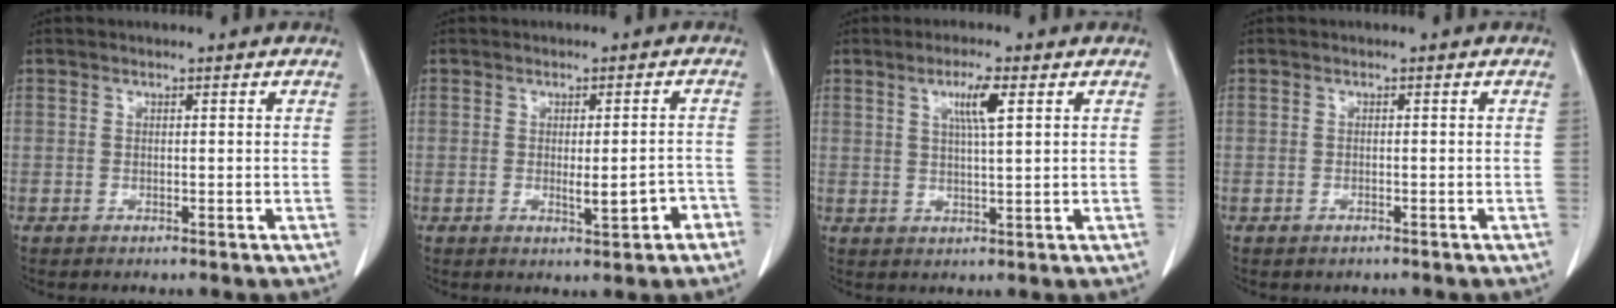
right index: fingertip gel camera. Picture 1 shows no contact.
{"total": 4.1, "force": [-1.6, 0.9, 3.7], "torque": [-0.048, -0.001, -0.019]}
{"total": 4.6, "force": [1.8, 0.1, 4.2], "torque": [-0.074, -0.001, 0.032]}
{"total": 0.6, "force": [-0.5, 0.3, 0.2], "torque": [-0.009, -0.001, -0.006]}